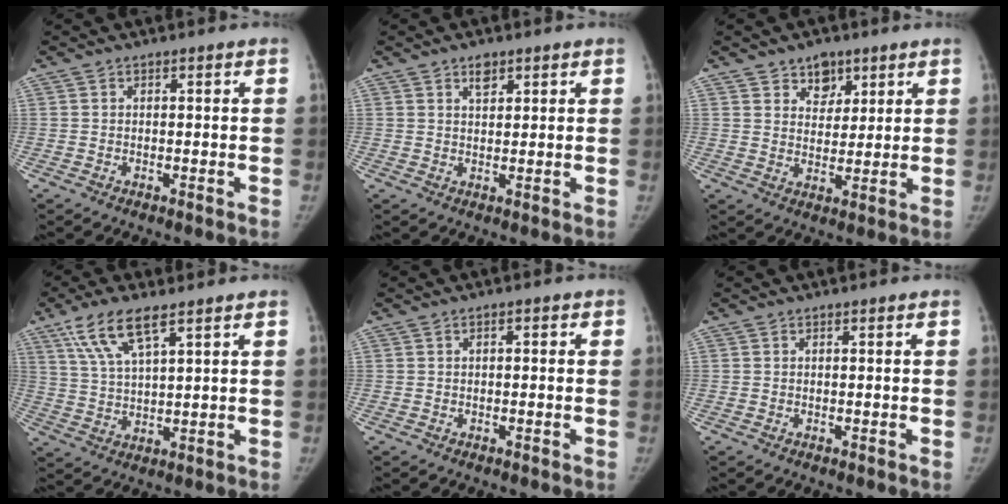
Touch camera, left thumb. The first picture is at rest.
{"total": 2.5, "force": [1.6, 1.4, 1.4], "torque": [-0.011, -0.010, 0.027]}
{"total": 5.8, "force": [3.6, 4.1, 2.0], "torque": [0.003, -0.021, 0.058]}
{"total": 9.4, "force": [5.6, 2.5, 7.2], "torque": [-0.149, -0.015, 0.117]}
{"total": 0.9, "force": [0.1, 0.4, 0.7], "torque": [-0.008, 0.003, -0.003]}
{"total": 0.0}